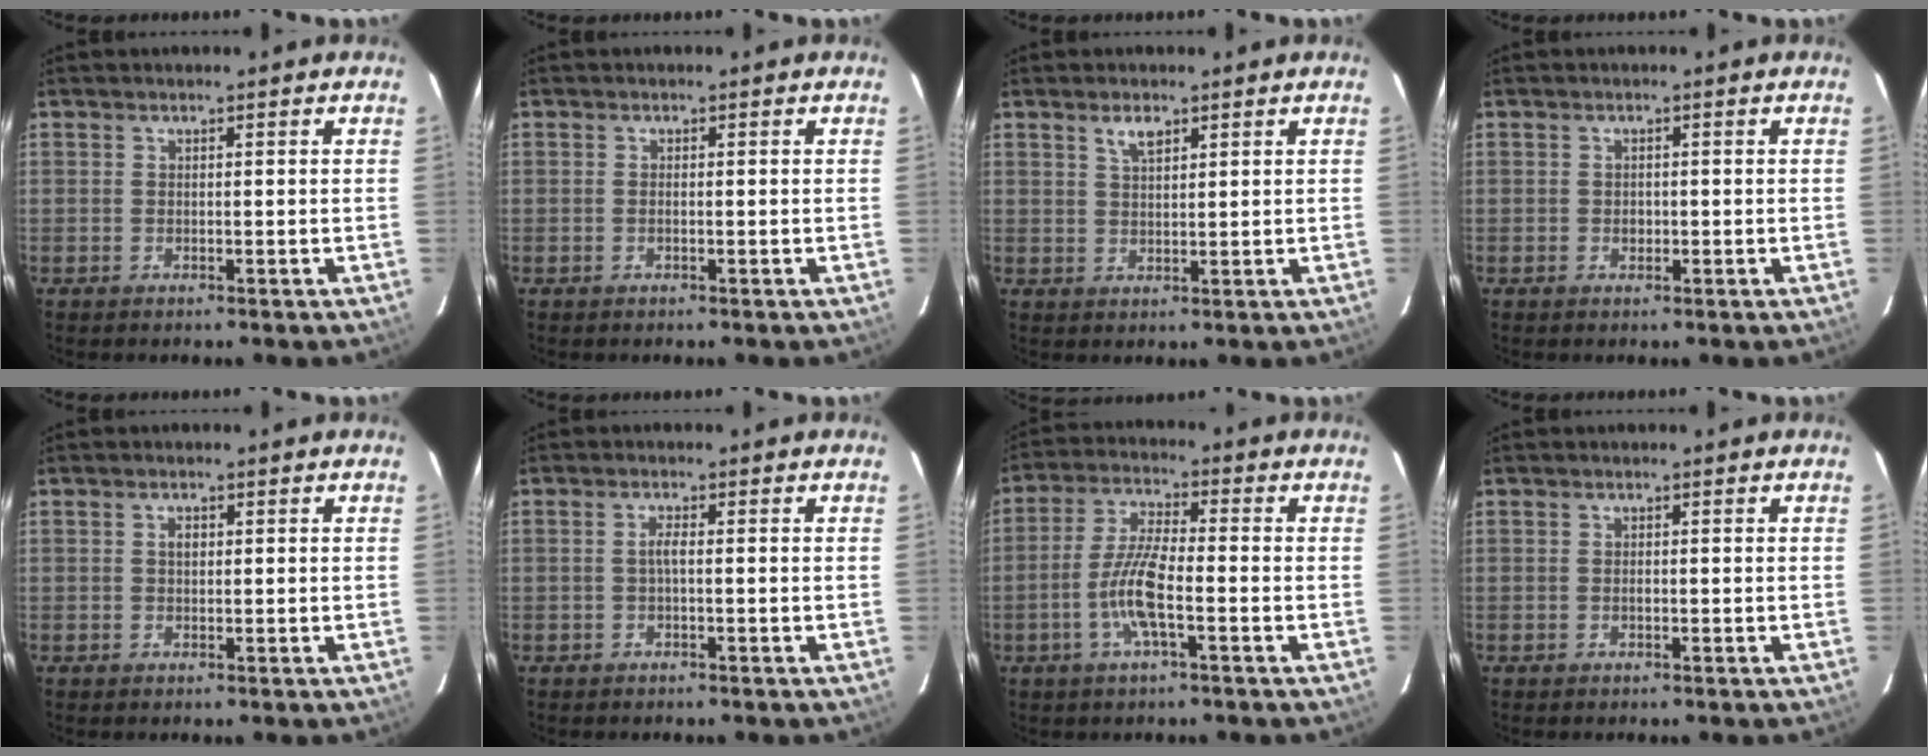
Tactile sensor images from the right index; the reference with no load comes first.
{"total": 0.6, "force": [-0.2, 0.1, 0.5], "torque": [-0.012, 0.000, -0.004]}
{"total": 3.0, "force": [1.9, 1.3, 2.0], "torque": [-0.036, 0.004, 0.037]}
{"total": 1.2, "force": [-0.3, 1.0, 0.4], "torque": [-0.006, 0.001, -0.002]}
{"total": 1.3, "force": [0.2, 1.0, 0.8], "torque": [-0.014, 0.005, 0.003]}
{"total": 1.5, "force": [-0.3, 0.1, 1.5], "torque": [-0.029, 0.004, -0.007]}
{"total": 8.4, "force": [-2.9, 1.5, 7.8], "torque": [-0.163, 0.000, -0.060]}
{"total": 0.5, "force": [-0.2, 0.4, 0.2], "torque": [-0.004, 0.000, -0.002]}